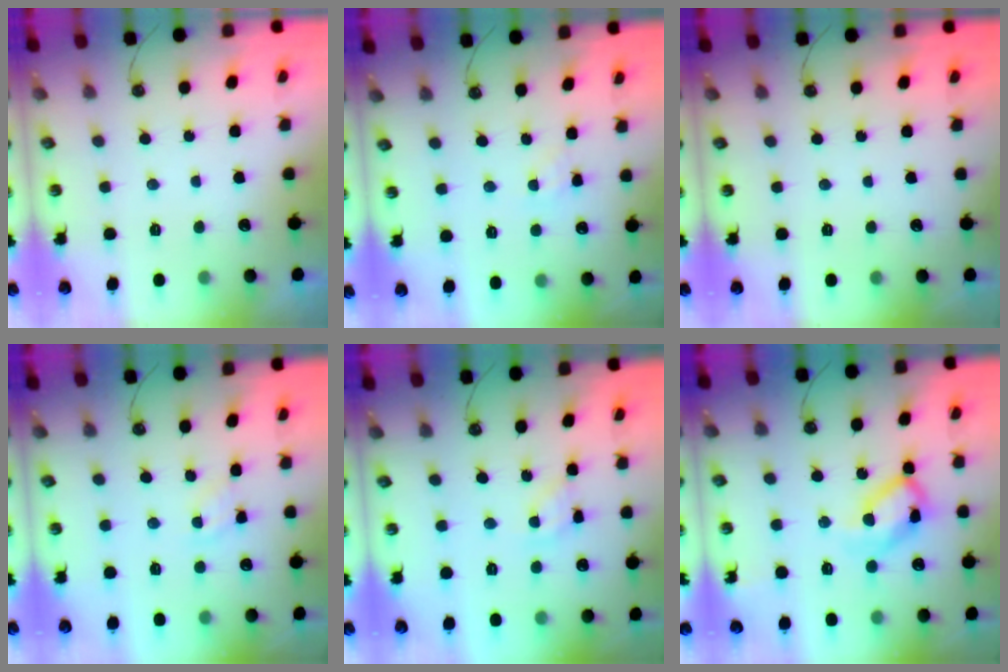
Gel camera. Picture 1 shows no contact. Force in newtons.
{"total": 1.6, "press": 1.6, "slide": 0.2}
{"total": 0.0}
{"total": 4.2, "press": 4.2, "slide": 0.5}
{"total": 7.1, "press": 7.1, "slide": 0.1}
{"total": 13.8, "press": 13.8, "slide": 0.8}